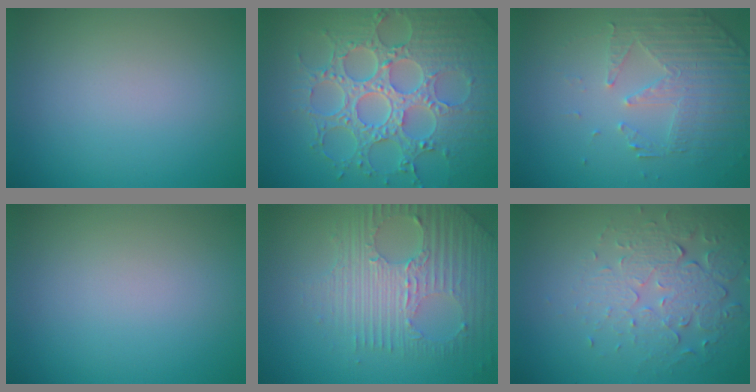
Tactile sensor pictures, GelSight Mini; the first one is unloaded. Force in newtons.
{"total": 8.8, "press": 6.6, "slide": 5.7}
{"total": 4.8, "press": 3.5, "slide": 3.4}
{"total": 0.0}
{"total": 6.5, "press": 4.5, "slide": 4.7}
{"total": 5.5, "press": 3.7, "slide": 4.1}